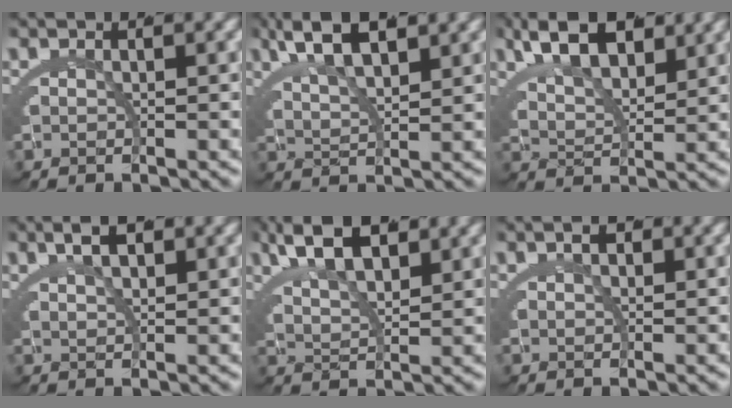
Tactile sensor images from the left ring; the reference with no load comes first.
{"total": 5.5, "force": [3.9, 1.4, 3.6], "torque": [-0.068, 0.004, 0.071]}
{"total": 7.7, "force": [4.7, 3.9, 4.7], "torque": [-0.081, 0.010, 0.070]}
{"total": 3.3, "force": [2.4, 0.6, 2.2], "torque": [-0.030, 0.005, 0.045]}
{"total": 6.1, "force": [4.1, 2.3, 3.9], "torque": [-0.072, 0.004, 0.071]}
{"total": 1.3, "force": [0.8, 0.4, 0.9], "torque": [-0.016, -0.001, 0.015]}